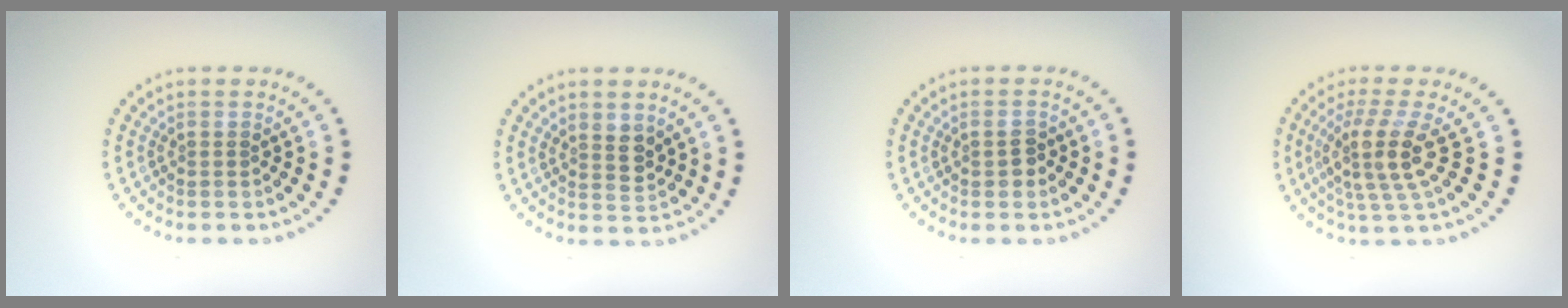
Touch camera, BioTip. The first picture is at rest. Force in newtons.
{"total": 2.0, "press": 1.8, "slide": 0.9}
{"total": 1.3, "press": 1.3, "slide": 0.1}
{"total": 4.1, "press": 3.0, "slide": 2.8}